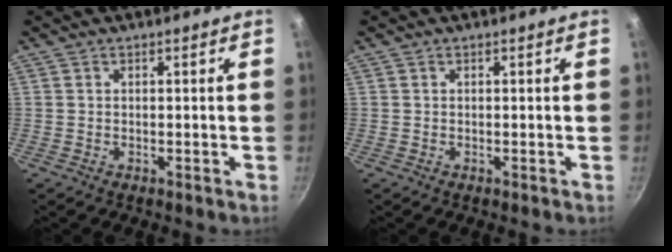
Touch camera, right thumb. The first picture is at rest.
{"total": 0.0}